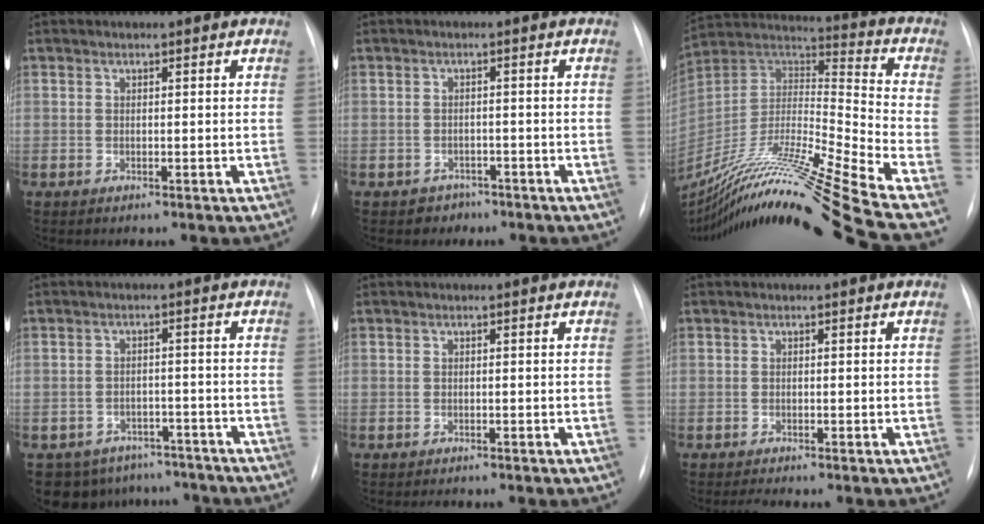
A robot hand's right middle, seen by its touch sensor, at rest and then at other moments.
{"total": 2.3, "force": [-1.5, 1.7, -0.3], "torque": [0.000, 0.009, -0.022]}
{"total": 27.9, "force": [-22.1, -2.8, 16.8], "torque": [-0.297, -0.032, -0.394]}
{"total": 10.1, "force": [-8.3, 5.7, 1.1], "torque": [-0.012, 0.019, -0.098]}
{"total": 1.0, "force": [-0.9, 0.3, 0.3], "torque": [-0.006, -0.003, -0.011]}
{"total": 1.0, "force": [-0.9, -0.2, 0.4], "torque": [-0.014, -0.005, -0.016]}